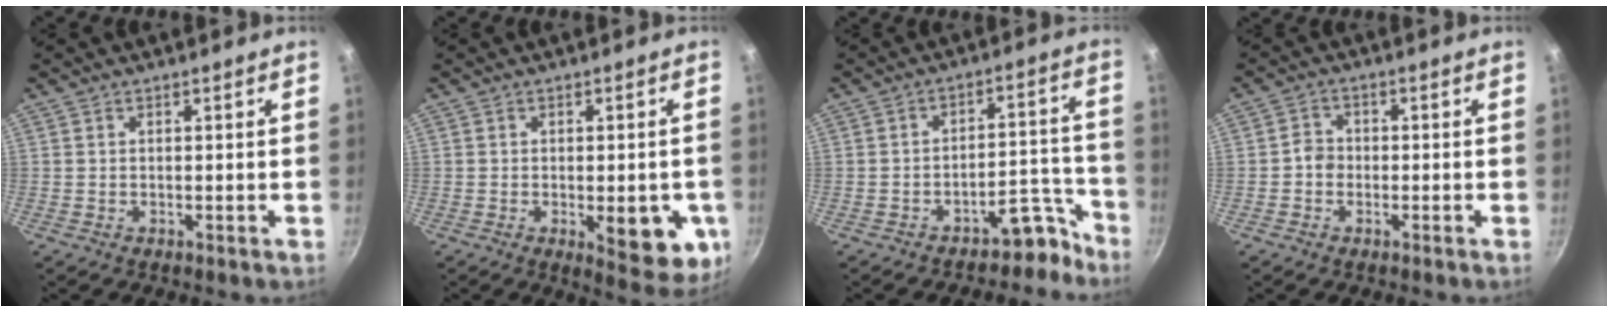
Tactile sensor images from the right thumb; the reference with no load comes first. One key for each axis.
{"total": 11.7, "fx": -2.8, "fy": 4.7, "fz": 10.3, "tx": -0.096, "ty": -0.006, "tz": -0.029}
{"total": 7.5, "fx": -5.9, "fy": 3.4, "fz": 3.2, "tx": 0.021, "ty": 0.083, "tz": -0.079}
{"total": 2.8, "fx": -0.8, "fy": 2.5, "fz": 1.1, "tx": -0.004, "ty": 0.015, "tz": -0.021}